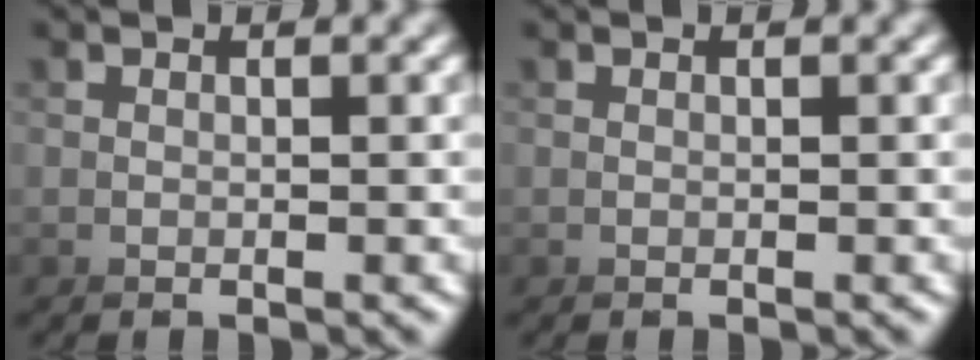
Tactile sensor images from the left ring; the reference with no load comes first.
{"total": 0.0}